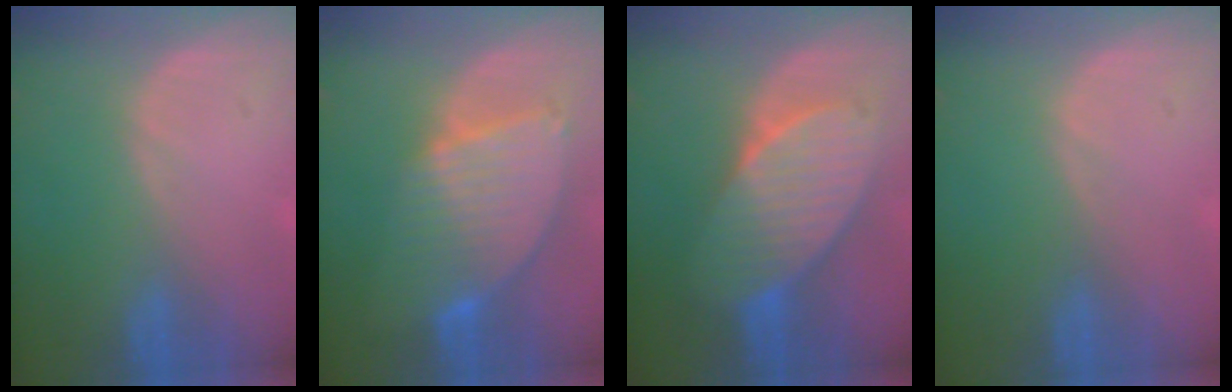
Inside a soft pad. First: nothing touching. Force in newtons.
{"total": 8.7, "press": 7.6, "slide": 4.2}
{"total": 8.8, "press": 8.8, "slide": 0.3}
{"total": 0.0}